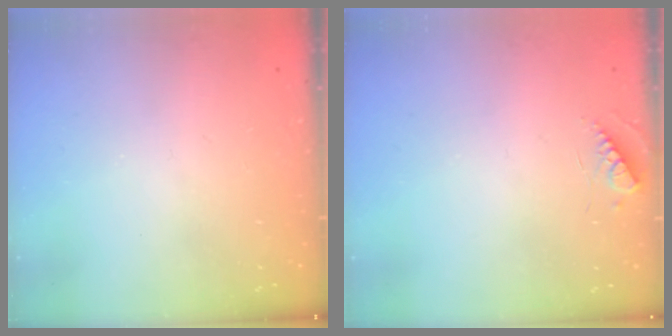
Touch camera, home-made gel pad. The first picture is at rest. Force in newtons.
{"total": 5.2, "press": 5.2, "slide": 0.5}